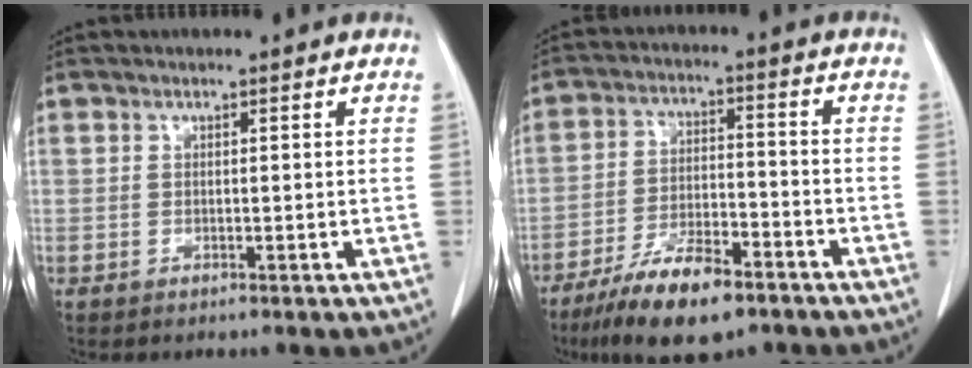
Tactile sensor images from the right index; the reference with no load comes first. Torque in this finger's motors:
{"motor_torque": [0.19, -0.28, 0.58, 0.14]}